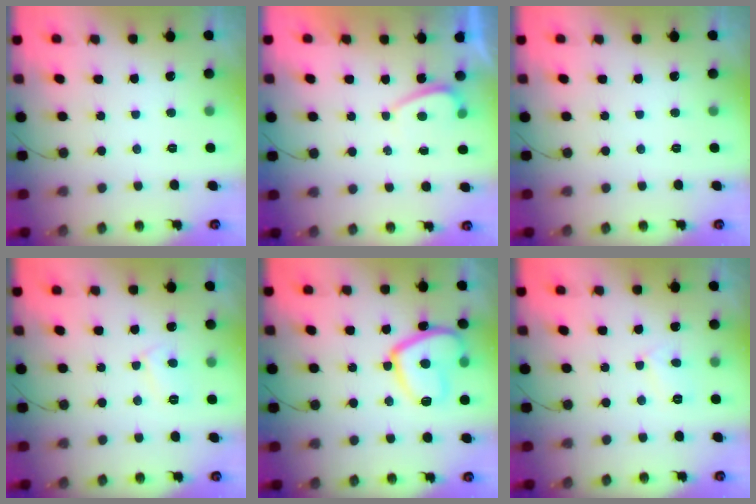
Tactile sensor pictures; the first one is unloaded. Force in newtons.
{"total": 1.1, "press": 0.9, "slide": 0.6}
{"total": 0.0}
{"total": 5.0, "press": 4.9, "slide": 0.5}
{"total": 12.4, "press": 12.4, "slide": 0.6}
{"total": 4.1, "press": 4.0, "slide": 0.5}